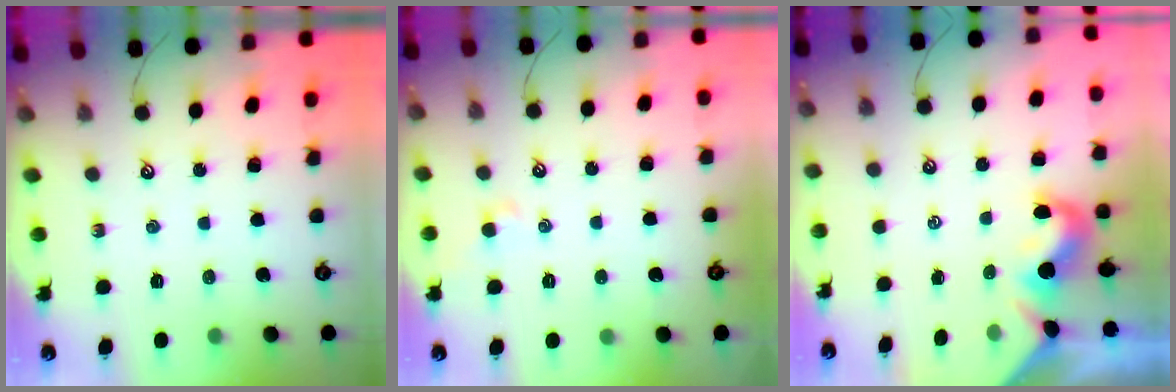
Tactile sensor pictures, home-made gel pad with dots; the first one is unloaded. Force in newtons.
{"total": 0.7, "press": 0.6, "slide": 0.4}
{"total": 1.9, "press": 1.9, "slide": 0.6}